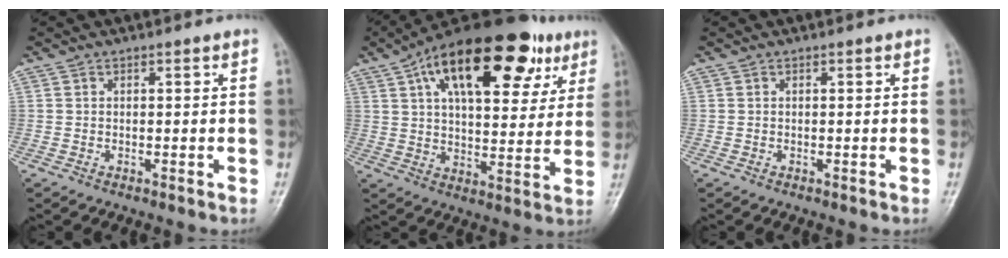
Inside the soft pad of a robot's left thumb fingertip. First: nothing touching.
{"total": 26.3, "force": [12.5, 12.2, 19.7], "torque": [-0.275, 0.003, 0.190]}
{"total": 0.0}